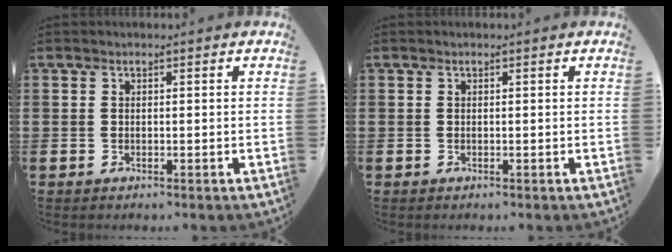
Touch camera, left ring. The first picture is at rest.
{"total": 0.0}